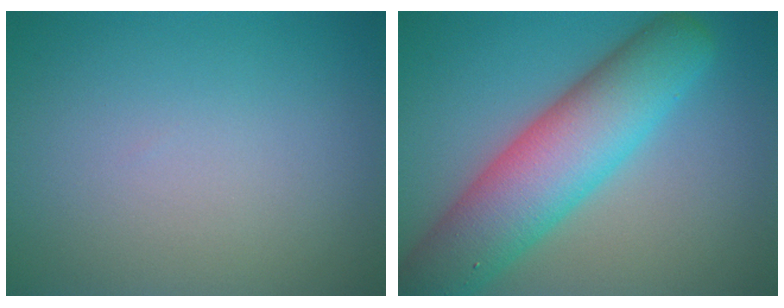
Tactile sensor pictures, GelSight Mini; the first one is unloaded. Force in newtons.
{"total": 9.5, "press": 9.5, "slide": 0.5}